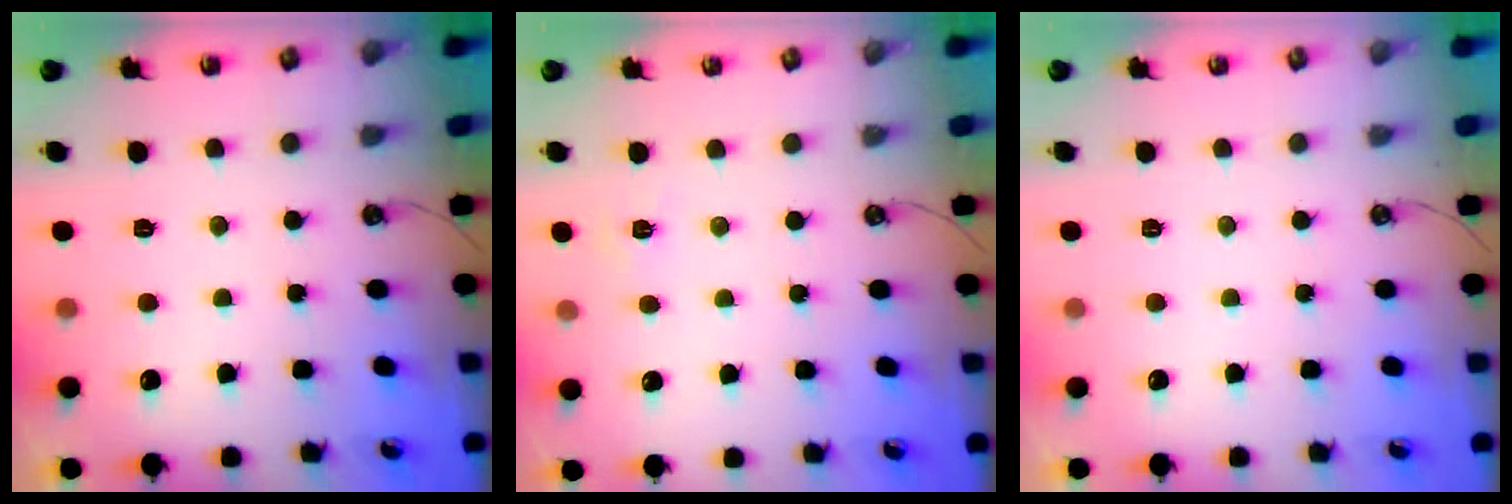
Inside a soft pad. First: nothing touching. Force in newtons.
{"total": 2.3, "press": 2.3, "slide": 0.3}
{"total": 0.0}